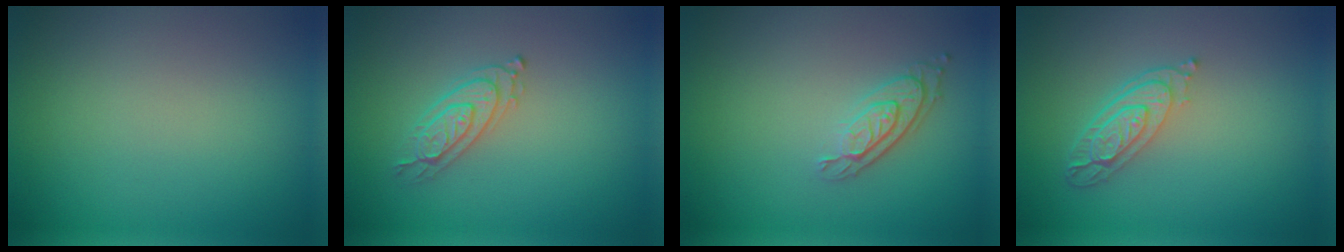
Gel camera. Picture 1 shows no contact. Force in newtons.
{"total": 2.2, "press": 2.1, "slide": 0.4}
{"total": 2.9, "press": 2.2, "slide": 1.9}
{"total": 3.9, "press": 3.0, "slide": 2.5}